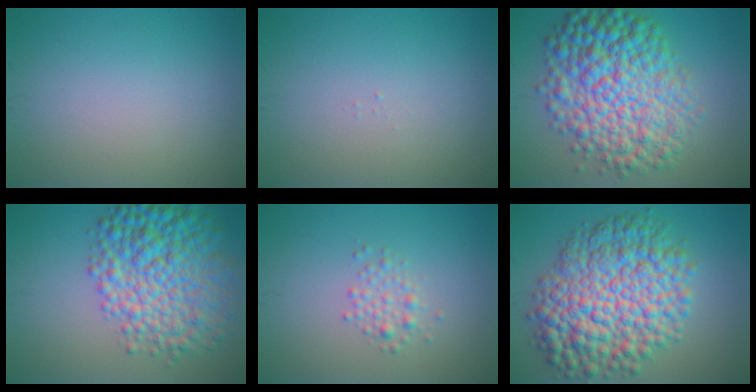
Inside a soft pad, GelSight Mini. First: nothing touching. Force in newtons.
{"total": 0.0}
{"total": 11.0, "press": 11.0, "slide": 0.1}
{"total": 9.4, "press": 9.4, "slide": 0.2}
{"total": 1.6, "press": 1.6, "slide": 0.0}
{"total": 11.7, "press": 11.7, "slide": 0.2}